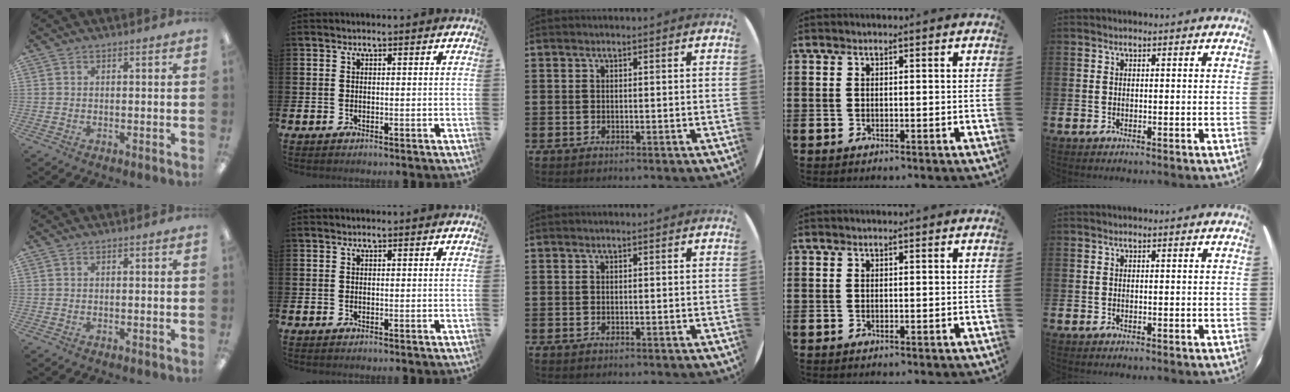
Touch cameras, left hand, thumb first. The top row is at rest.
{}